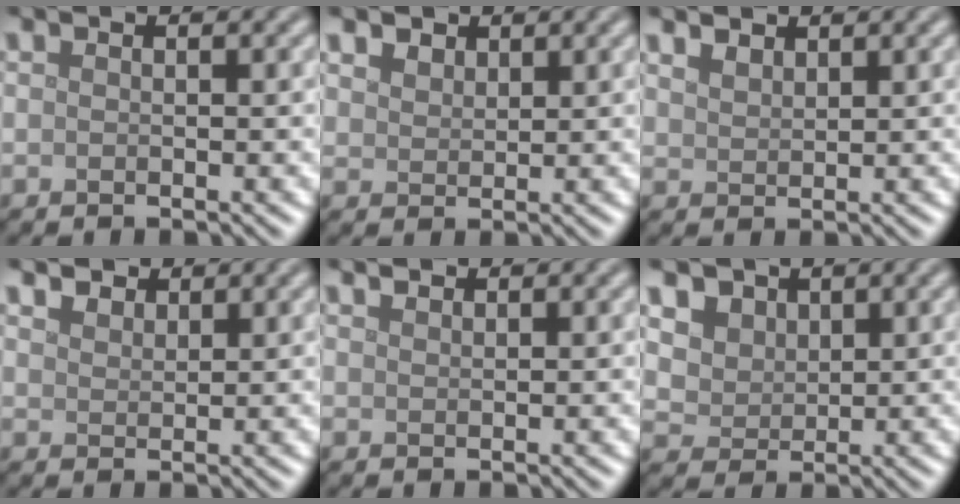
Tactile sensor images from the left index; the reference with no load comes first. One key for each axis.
{"total": 2.3, "fx": 1.7, "fy": 1.4, "fz": 0.7, "tx": -0.023, "ty": -0.001, "tz": 0.034}
{"total": 1.7, "fx": 1.5, "fy": 0.8, "fz": 0.5, "tx": -0.014, "ty": 0.001, "tz": 0.035}
{"total": 2.3, "fx": 1.9, "fy": 1.1, "fz": 0.6, "tx": -0.018, "ty": -0.004, "tz": 0.037}
{"total": 0.9, "fx": 0.8, "fy": 0.2, "fz": 0.1, "tx": -0.005, "ty": 0.002, "tz": 0.016}
{"total": 5.2, "fx": 3.0, "fy": 3.7, "fz": 2.0, "tx": -0.061, "ty": 0.001, "tz": 0.057}